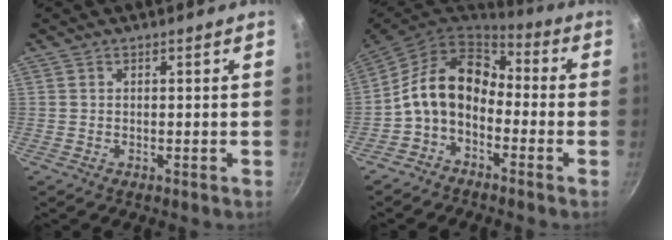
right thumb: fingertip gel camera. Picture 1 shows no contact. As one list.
[{"total": 12.5, "force": [-2.3, 8.9, 8.5], "torque": [-0.143, 0.054, -0.060]}]